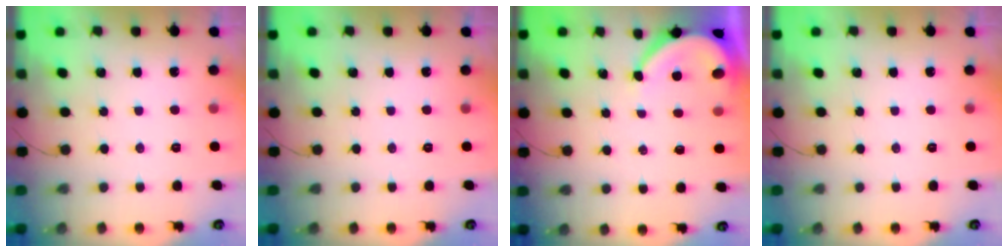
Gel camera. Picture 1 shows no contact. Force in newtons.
{"total": 0.0}
{"total": 6.0, "press": 6.0, "slide": 0.5}
{"total": 0.0}